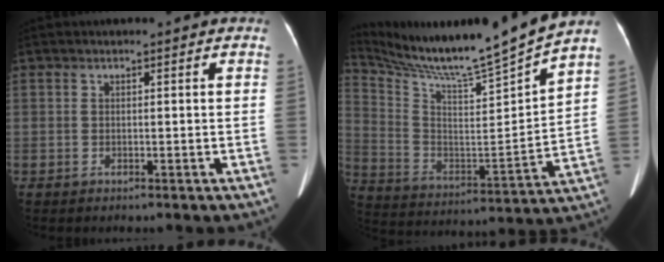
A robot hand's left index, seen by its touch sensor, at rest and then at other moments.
{"total": 18.6, "force": [16.9, -2.4, 7.4], "torque": [-0.150, -0.054, 0.285]}